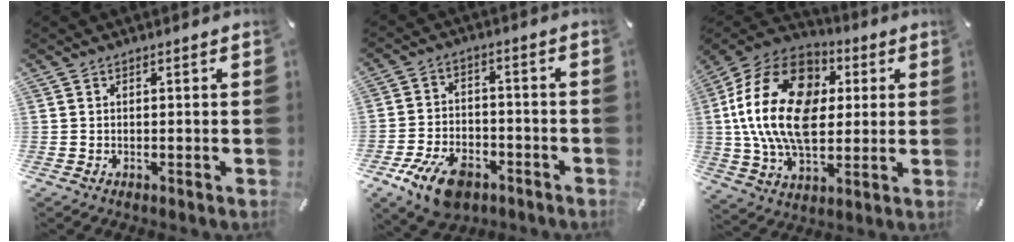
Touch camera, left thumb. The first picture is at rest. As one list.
[{"total": 10.6, "force": [-6.0, 6.3, 6.1], "torque": [-0.122, 0.033, -0.105]}, {"total": 22.3, "force": [2.3, 15.8, 15.5], "torque": [-0.304, 0.014, 0.039]}]